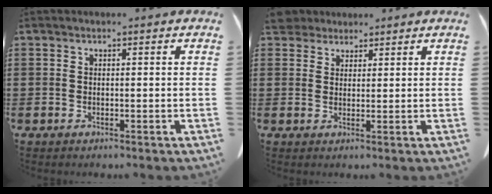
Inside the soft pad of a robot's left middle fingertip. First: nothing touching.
{"total": 3.2, "force": [3.0, 1.1, 0.3], "torque": [-0.010, -0.005, 0.058]}